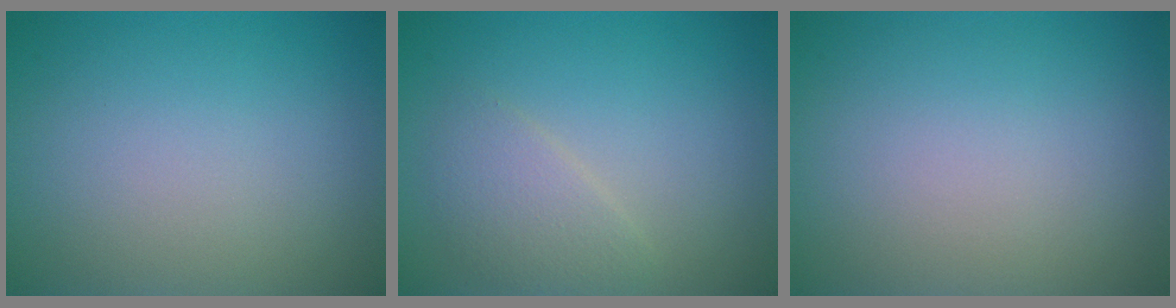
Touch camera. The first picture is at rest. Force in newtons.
{"total": 2.2, "press": 2.2, "slide": 0.1}
{"total": 0.0}